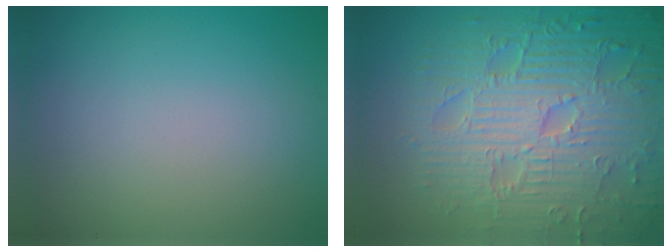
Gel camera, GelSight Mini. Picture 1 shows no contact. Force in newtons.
{"total": 9.4, "press": 6.9, "slide": 6.4}